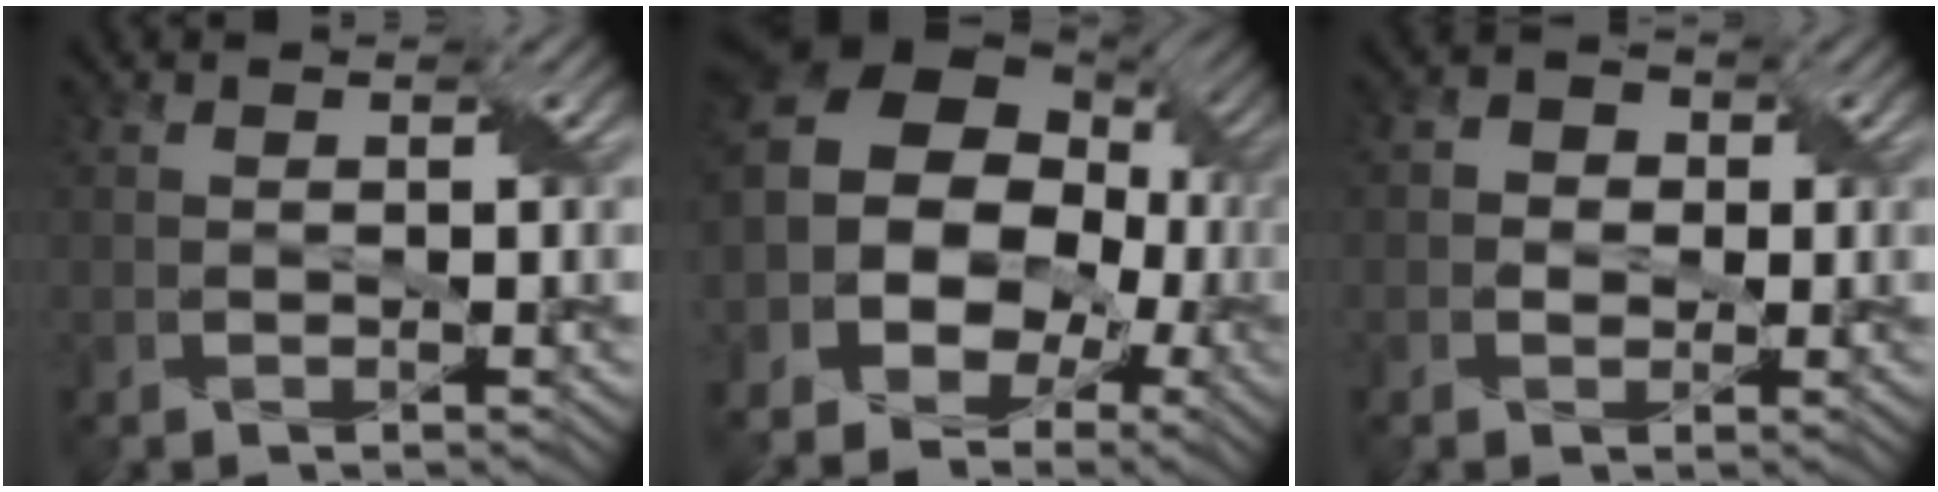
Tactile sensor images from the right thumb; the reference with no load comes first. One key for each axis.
{"total": 16.1, "fx": -1.5, "fy": 13.1, "fz": 9.2, "tx": -0.223, "ty": 0.001, "tz": -0.049}
{"total": 2.4, "fx": 0.0, "fy": 2.3, "fz": 0.8, "tx": -0.019, "ty": 0.006, "tz": -0.010}